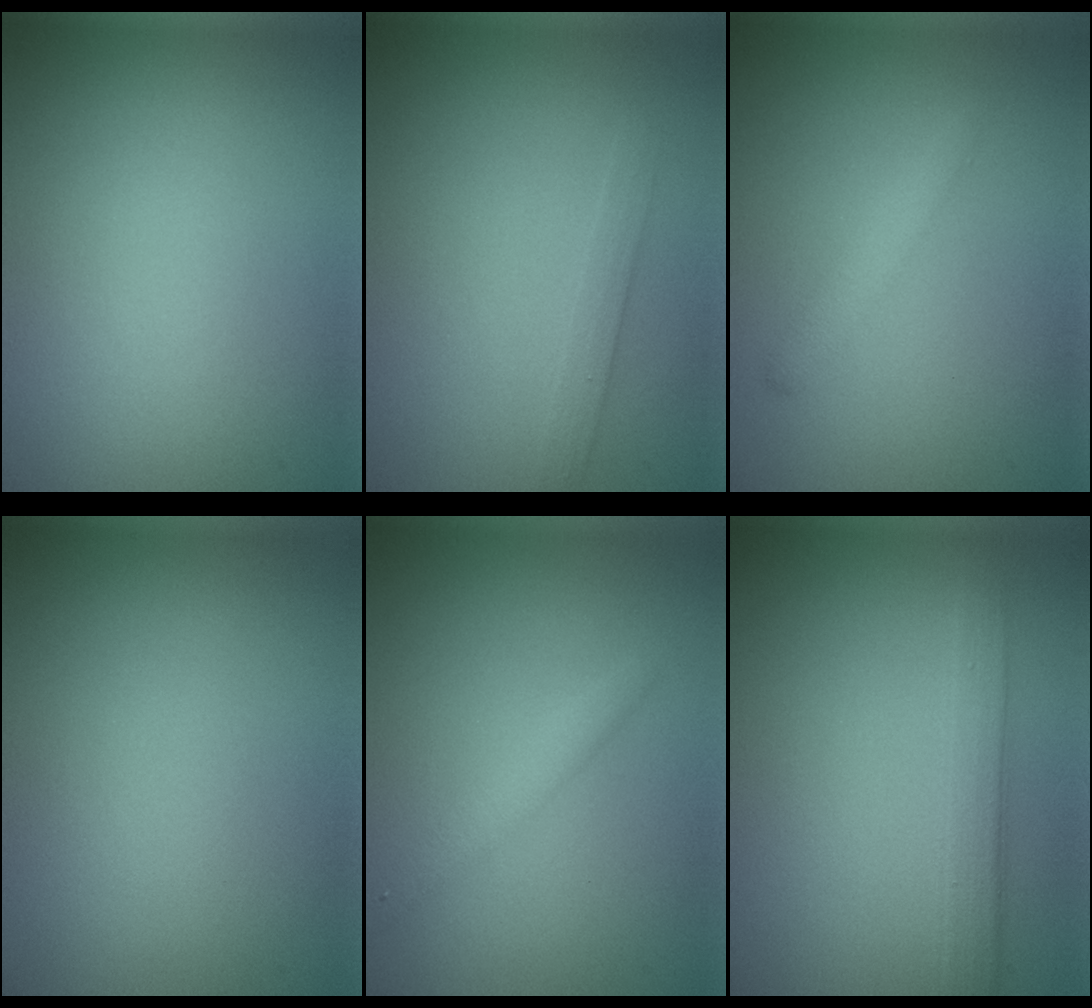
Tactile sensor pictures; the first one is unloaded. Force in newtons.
{"total": 1.3, "press": 1.3, "slide": 0.1}
{"total": 1.4, "press": 1.4, "slide": 0.1}
{"total": 0.0}
{"total": 1.7, "press": 1.7, "slide": 0.0}
{"total": 2.7, "press": 2.7, "slide": 0.1}